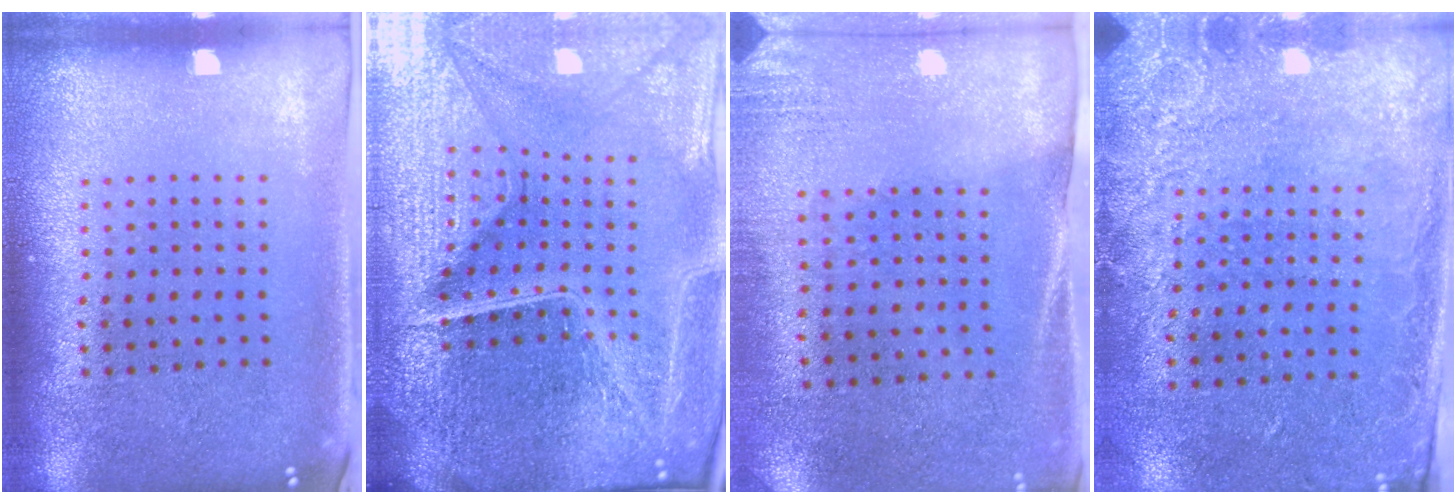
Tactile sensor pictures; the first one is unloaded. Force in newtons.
{"total": 7.0, "press": 6.1, "slide": 3.4}
{"total": 2.6, "press": 2.3, "slide": 1.3}
{"total": 2.7, "press": 2.0, "slide": 1.8}